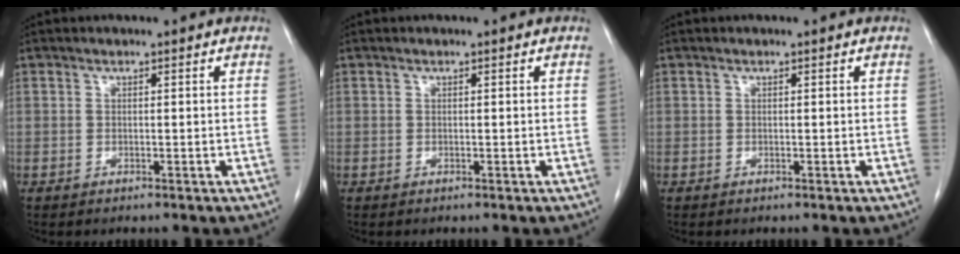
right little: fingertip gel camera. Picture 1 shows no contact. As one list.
[{"total": 0.0}, {"total": 0.0}]